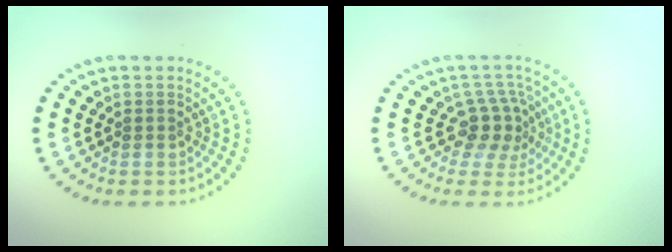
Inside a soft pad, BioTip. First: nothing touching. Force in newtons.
{"total": 3.2, "press": 2.4, "slide": 2.1}